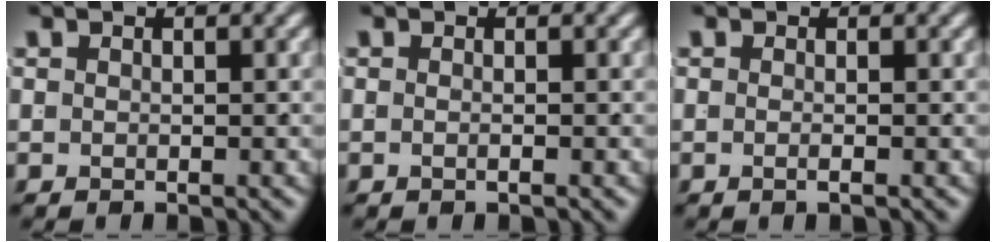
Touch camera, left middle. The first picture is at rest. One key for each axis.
{"total": 0.9, "fx": -0.5, "fy": -0.5, "fz": 0.5, "tx": -0.010, "ty": -0.003, "tz": -0.009}
{"total": 1.1, "fx": -0.6, "fy": -0.6, "fz": 0.7, "tx": -0.015, "ty": -0.003, "tz": -0.009}